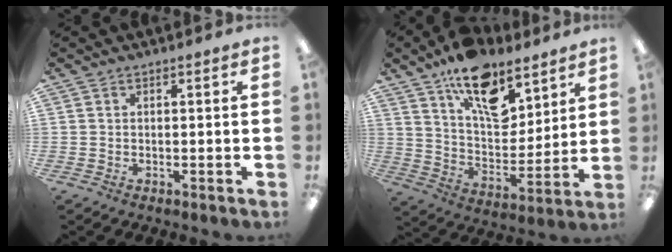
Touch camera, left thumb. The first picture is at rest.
{"total": 16.7, "force": [10.9, 8.6, 9.3], "torque": [-0.137, -0.061, 0.192]}